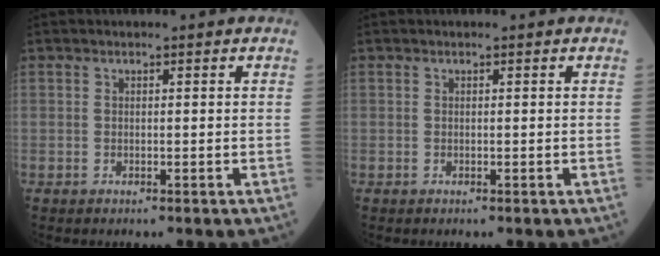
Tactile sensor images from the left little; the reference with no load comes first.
{"total": 0.0}